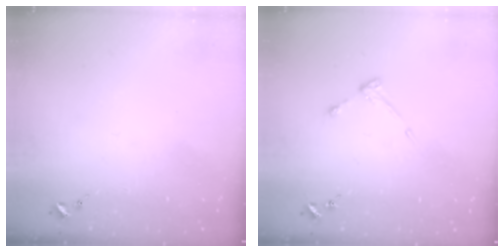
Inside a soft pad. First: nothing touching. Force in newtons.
{"total": 3.2, "press": 3.1, "slide": 0.5}